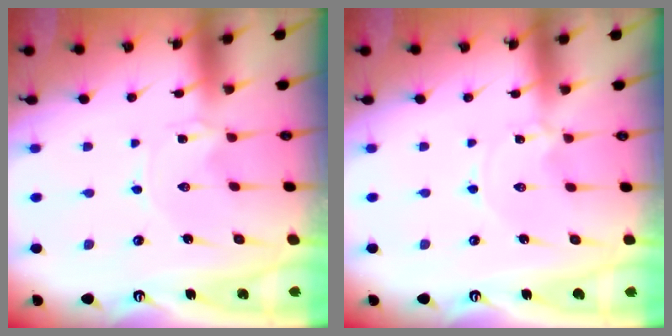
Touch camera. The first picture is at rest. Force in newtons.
{"total": 0.0}